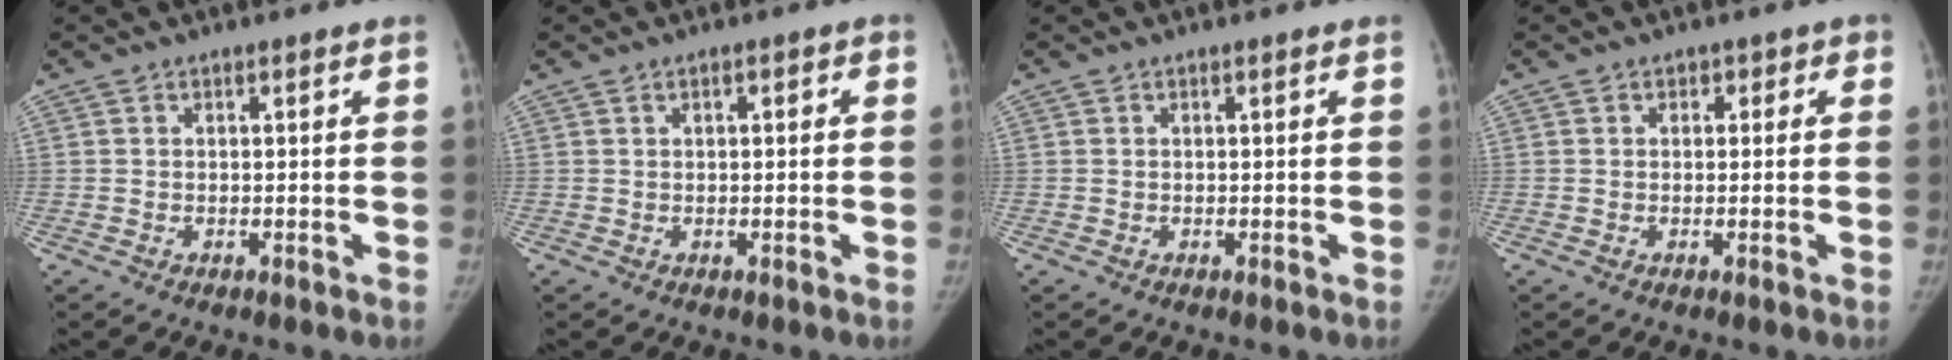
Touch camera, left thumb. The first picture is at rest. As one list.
[{"total": 1.5, "force": [0.4, 0.8, 1.3], "torque": [-0.014, 0.007, 0.002]}, {"total": 0.0}, {"total": 1.6, "force": [0.4, 1.3, 0.7], "torque": [0.012, 0.004, -0.001]}]